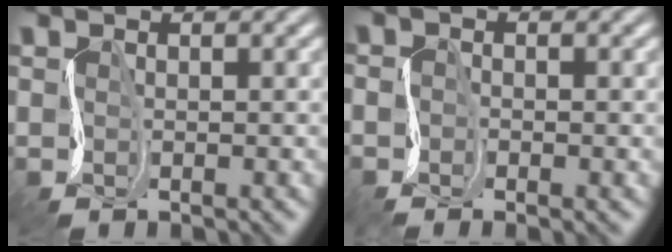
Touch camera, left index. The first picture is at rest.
{"total": 1.7, "force": [-1.6, -0.2, -0.4], "torque": [0.013, -0.010, -0.026]}